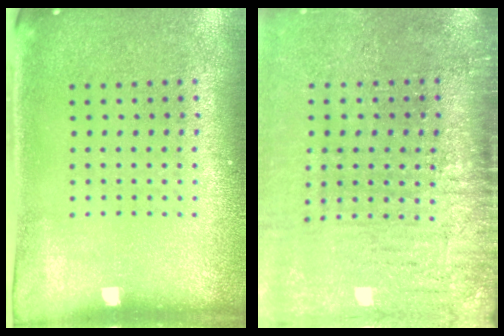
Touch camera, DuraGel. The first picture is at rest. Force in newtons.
{"total": 4.5, "press": 3.8, "slide": 2.5}